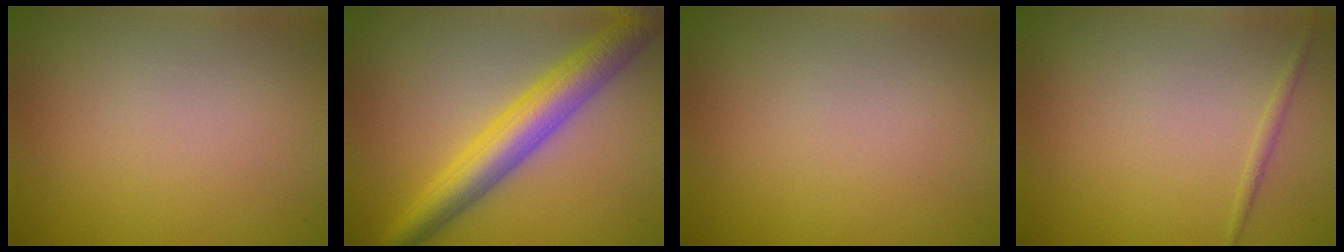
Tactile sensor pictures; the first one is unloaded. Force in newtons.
{"total": 6.4, "press": 6.4, "slide": 0.2}
{"total": 0.0}
{"total": 0.7, "press": 0.7, "slide": 0.0}